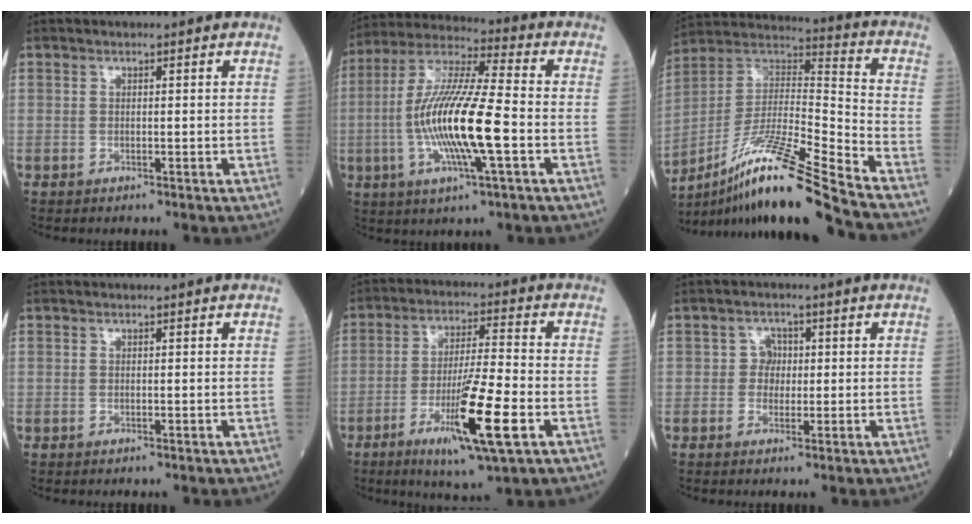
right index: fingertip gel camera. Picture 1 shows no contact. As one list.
[{"total": 16.2, "force": [-3.0, 1.5, 15.8], "torque": [-0.316, -0.006, -0.057]}, {"total": 19.9, "force": [-15.0, -1.2, 13.1], "torque": [-0.272, -0.010, -0.275]}, {"total": 0.0}, {"total": 13.1, "force": [-5.1, 0.3, 12.1], "torque": [-0.219, -0.025, -0.084]}, {"total": 2.1, "force": [0.1, 2.0, 0.8], "torque": [-0.008, 0.006, -0.001]}]